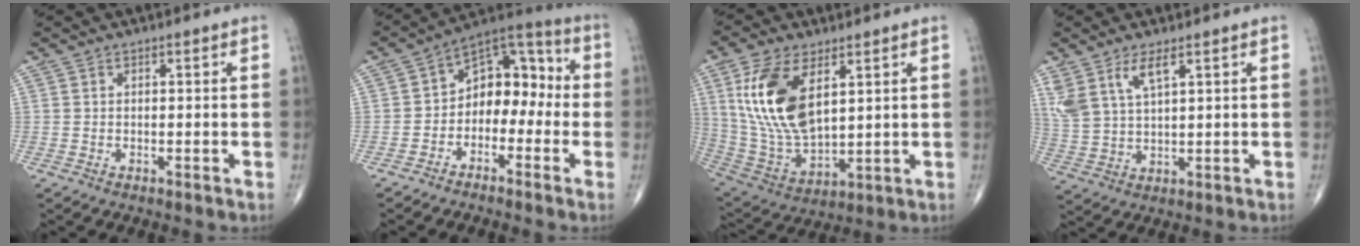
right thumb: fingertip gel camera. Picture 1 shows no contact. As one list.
[{"total": 11.2, "force": [-2.0, 7.8, 7.8], "torque": [-0.074, 0.054, -0.052]}, {"total": 17.1, "force": [5.8, 8.6, 13.6], "torque": [-0.265, -0.024, 0.124]}, {"total": 7.4, "force": [4.2, 2.6, 5.4], "torque": [-0.122, -0.013, 0.095]}]